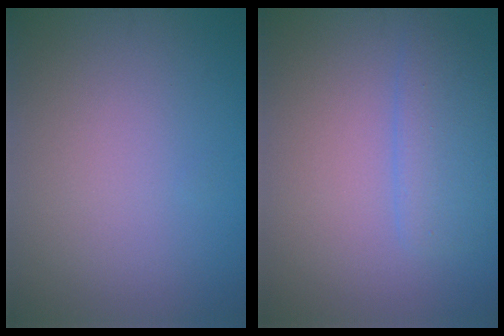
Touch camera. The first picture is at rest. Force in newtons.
{"total": 3.1, "press": 3.1, "slide": 0.3}